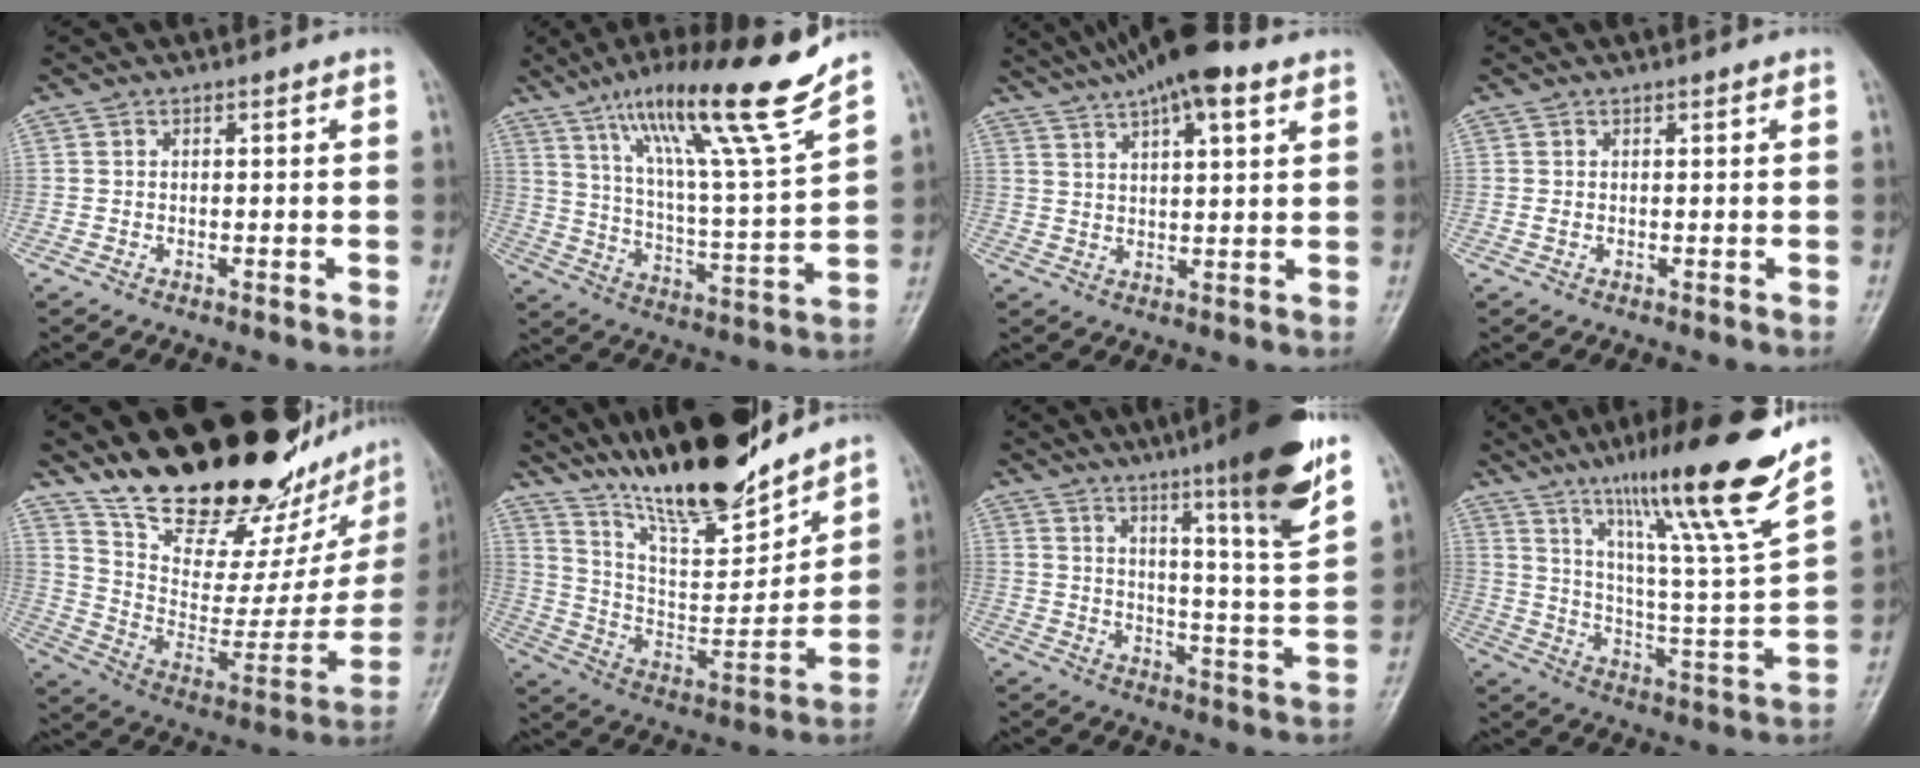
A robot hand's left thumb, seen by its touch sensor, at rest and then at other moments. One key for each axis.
{"total": 20.9, "fx": 14.3, "fy": 0.8, "fz": 15.1, "tx": -0.228, "ty": -0.064, "tz": 0.240}
{"total": 14.0, "fx": 9.4, "fy": 3.7, "fz": 9.6, "tx": -0.148, "ty": 0.004, "tz": 0.154}
{"total": 0.7, "fx": 0.3, "fy": 0.3, "fz": 0.5, "tx": -0.010, "ty": 0.004, "tz": 0.007}
{"total": 29.2, "fx": 23.8, "fy": 9.2, "fz": 14.1, "tx": -0.182, "ty": -0.151, "tz": 0.360}
{"total": 20.9, "fx": 17.5, "fy": 4.6, "fz": 10.3, "tx": -0.137, "ty": -0.098, "tz": 0.307}
{"total": 17.8, "fx": 11.1, "fy": 1.1, "fz": 14.0, "tx": -0.190, "ty": -0.059, "tz": 0.163}
{"total": 22.5, "fx": 15.8, "fy": 0.3, "fz": 16.0, "tx": -0.229, "ty": -0.078, "tz": 0.260}